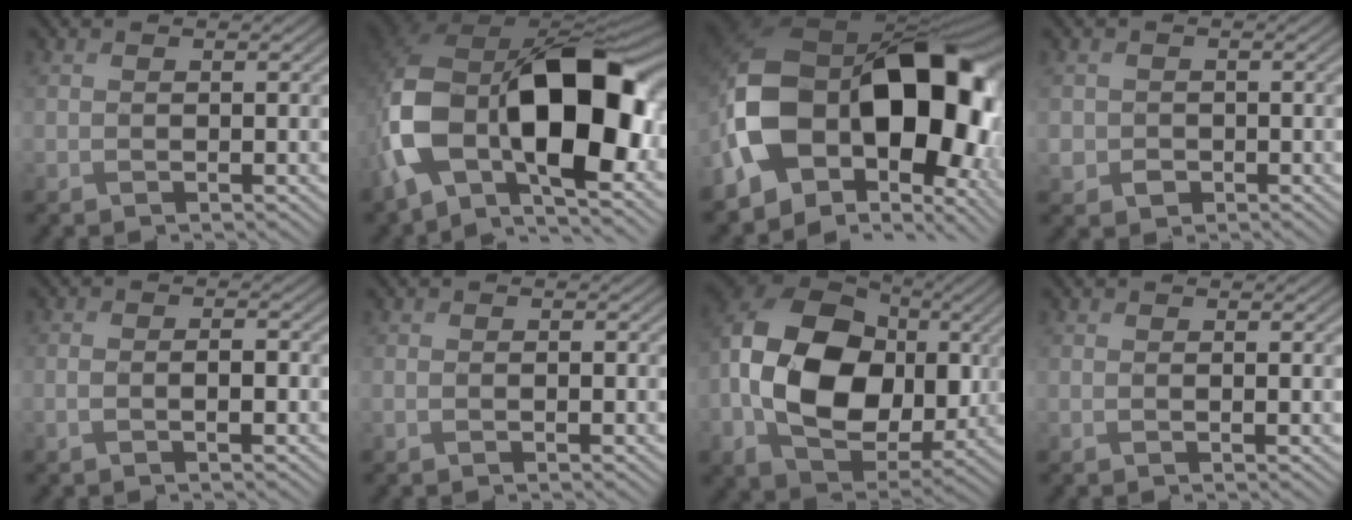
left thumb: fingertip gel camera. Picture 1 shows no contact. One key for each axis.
{"total": 18.2, "fx": -3.5, "fy": 10.4, "fz": 14.6, "tx": -0.283, "ty": -0.030, "tz": -0.046}
{"total": 20.5, "fx": -2.9, "fy": 13.9, "fz": 14.7, "tx": -0.309, "ty": -0.023, "tz": -0.033}
{"total": 2.3, "fx": -0.6, "fy": 2.1, "fz": 0.6, "tx": -0.017, "ty": -0.010, "tz": -0.013}
{"total": 2.3, "fx": -0.9, "fy": 1.0, "fz": 1.9, "tx": -0.031, "ty": 0.005, "tz": -0.020}
{"total": 0.9, "fx": -0.3, "fy": 0.5, "fz": 0.6, "tx": -0.010, "ty": 0.000, "tz": -0.004}
{"total": 17.4, "fx": -0.3, "fy": 12.5, "fz": 12.1, "tx": -0.276, "ty": -0.005, "tz": -0.007}
{"total": 0.8, "fx": 0.0, "fy": 0.1, "fz": 0.8, "tx": -0.013, "ty": -0.002, "tz": -0.001}